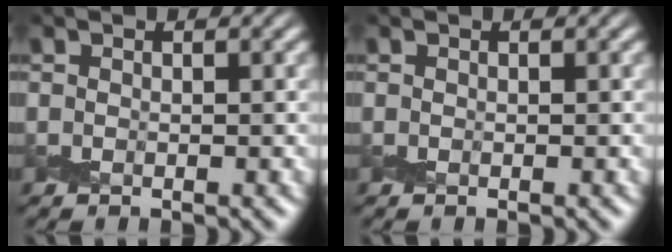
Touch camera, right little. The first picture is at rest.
{"total": 0.0}